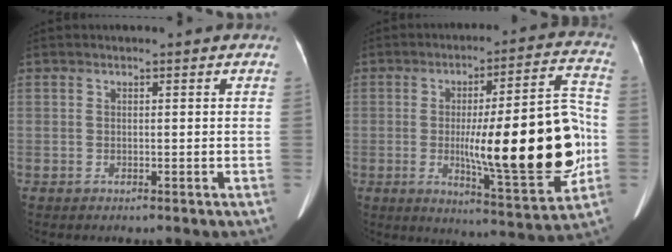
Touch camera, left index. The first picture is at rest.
{"total": 21.7, "force": [-2.9, 3.0, 21.2], "torque": [-0.292, 0.008, -0.033]}